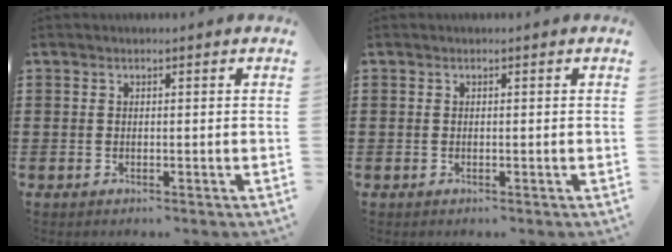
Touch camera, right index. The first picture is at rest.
{"total": 0.0}